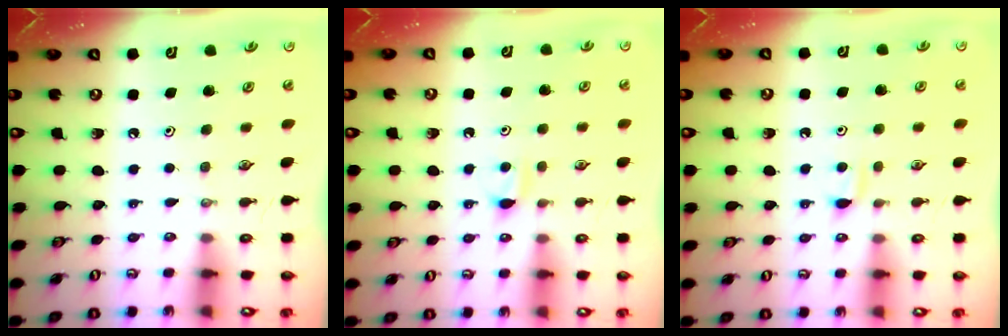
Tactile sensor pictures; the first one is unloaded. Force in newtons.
{"total": 3.3, "press": 3.3, "slide": 0.4}
{"total": 3.9, "press": 3.9, "slide": 0.6}